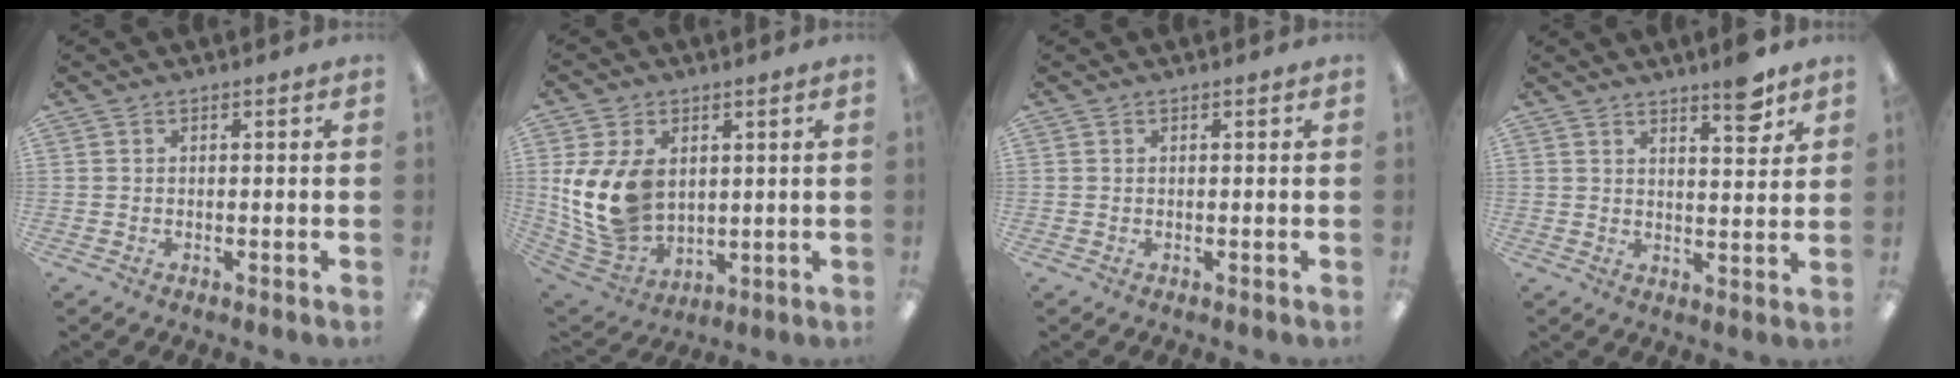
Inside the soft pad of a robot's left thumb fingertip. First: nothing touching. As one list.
[{"total": 15.1, "force": [3.1, 10.9, 10.0], "torque": [-0.238, -0.014, 0.061]}, {"total": 0.0}, {"total": 7.0, "force": [5.4, 1.7, 4.1], "torque": [-0.046, -0.038, 0.085]}]